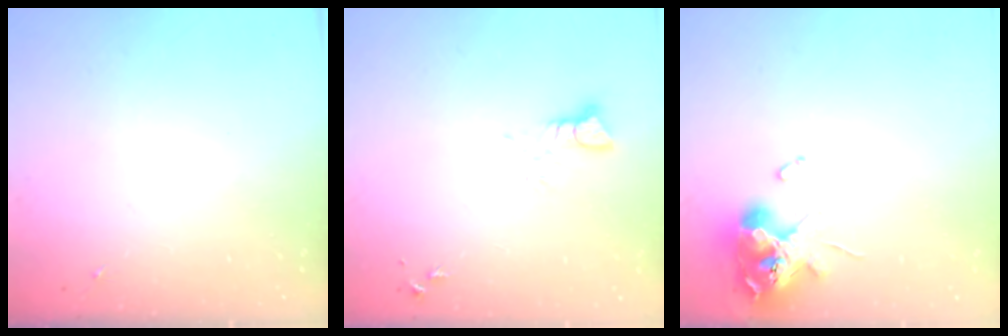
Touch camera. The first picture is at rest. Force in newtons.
{"total": 3.1, "press": 3.1, "slide": 0.4}
{"total": 11.9, "press": 11.8, "slide": 1.5}